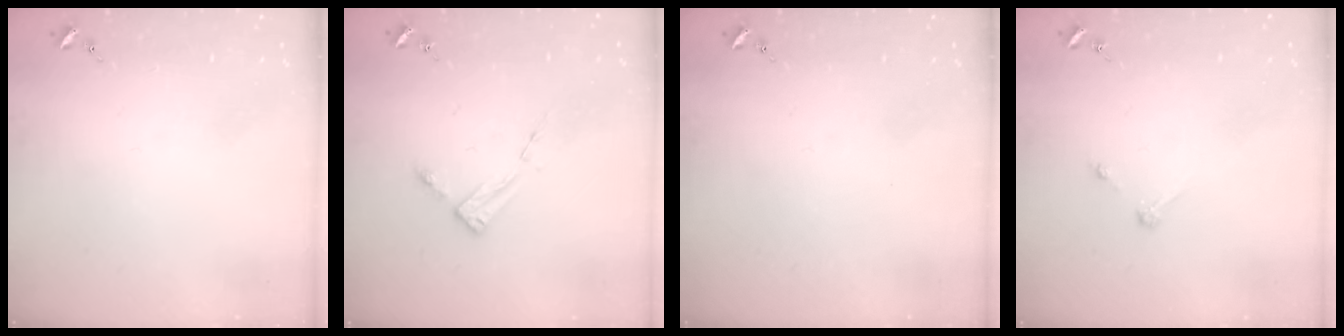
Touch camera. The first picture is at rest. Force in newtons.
{"total": 3.4, "press": 3.4, "slide": 0.4}
{"total": 0.0}
{"total": 2.7, "press": 2.7, "slide": 0.3}